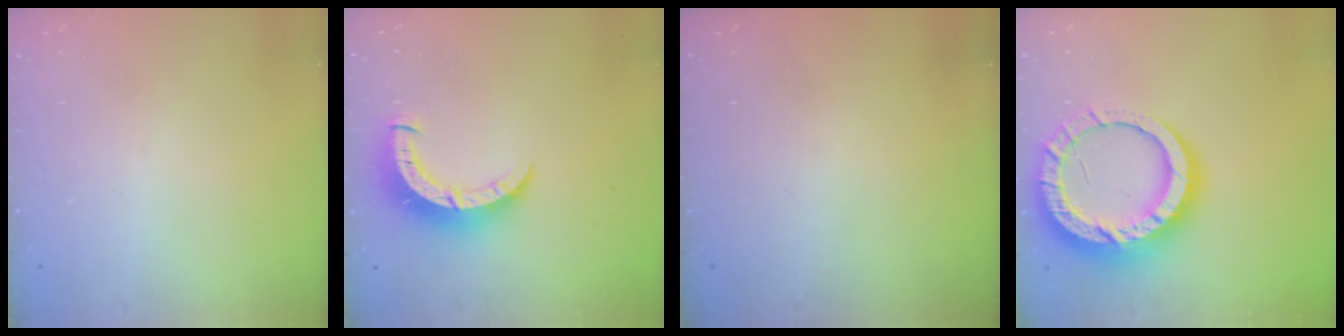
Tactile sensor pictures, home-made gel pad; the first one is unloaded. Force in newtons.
{"total": 8.3, "press": 8.3, "slide": 1.0}
{"total": 0.0}
{"total": 18.4, "press": 18.3, "slide": 1.7}